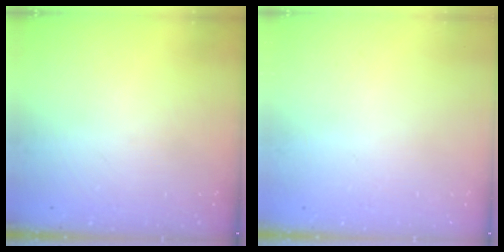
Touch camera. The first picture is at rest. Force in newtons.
{"total": 0.0}